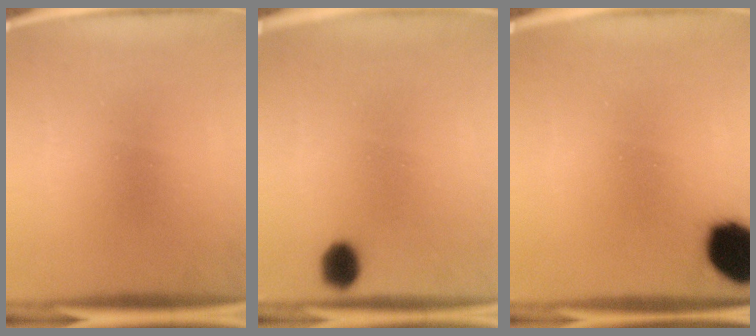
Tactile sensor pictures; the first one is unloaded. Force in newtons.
{"total": 2.3}
{"total": 13.4}